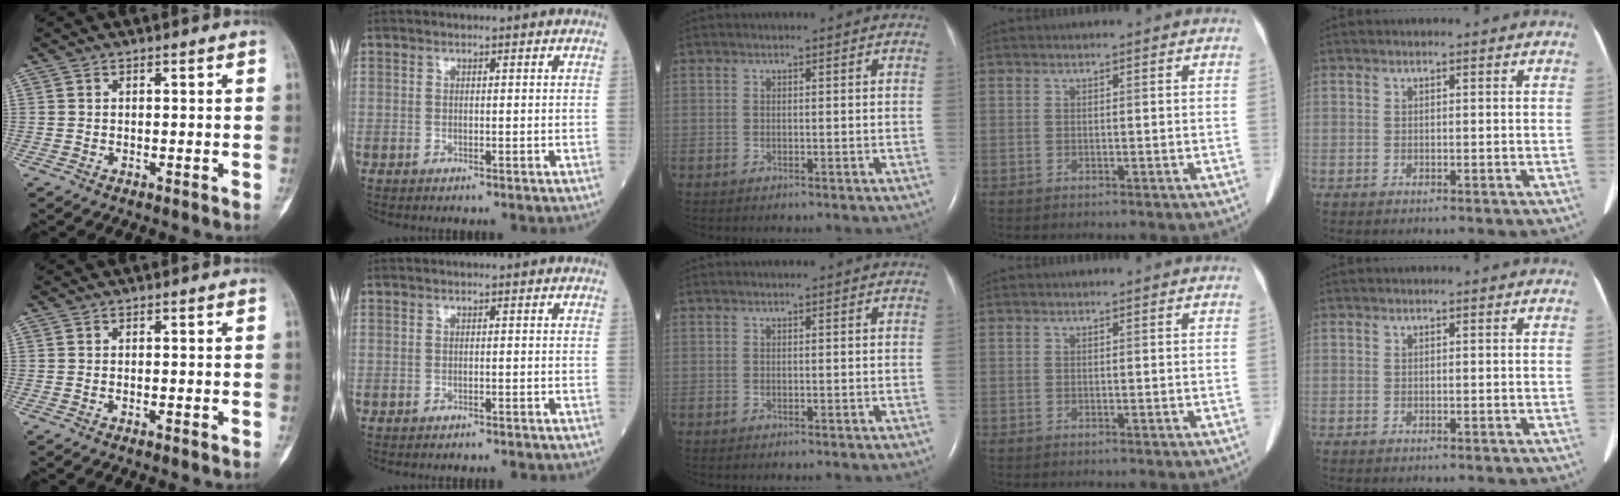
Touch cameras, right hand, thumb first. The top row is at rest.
{"thumb": {"total": 0.8, "force": [-0.3, 0.3, 0.7], "torque": [-0.010, 0.004, -0.002]}, "index": {"total": 1.7, "force": [-1.7, 0.2, 0.4], "torque": [-0.010, -0.004, -0.019]}}